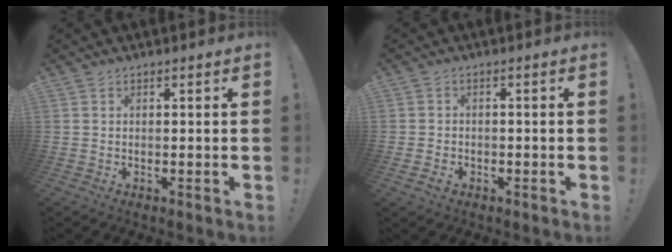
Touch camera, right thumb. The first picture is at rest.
{"total": 2.9, "force": [-1.3, 2.3, 1.4], "torque": [-0.018, 0.002, -0.025]}